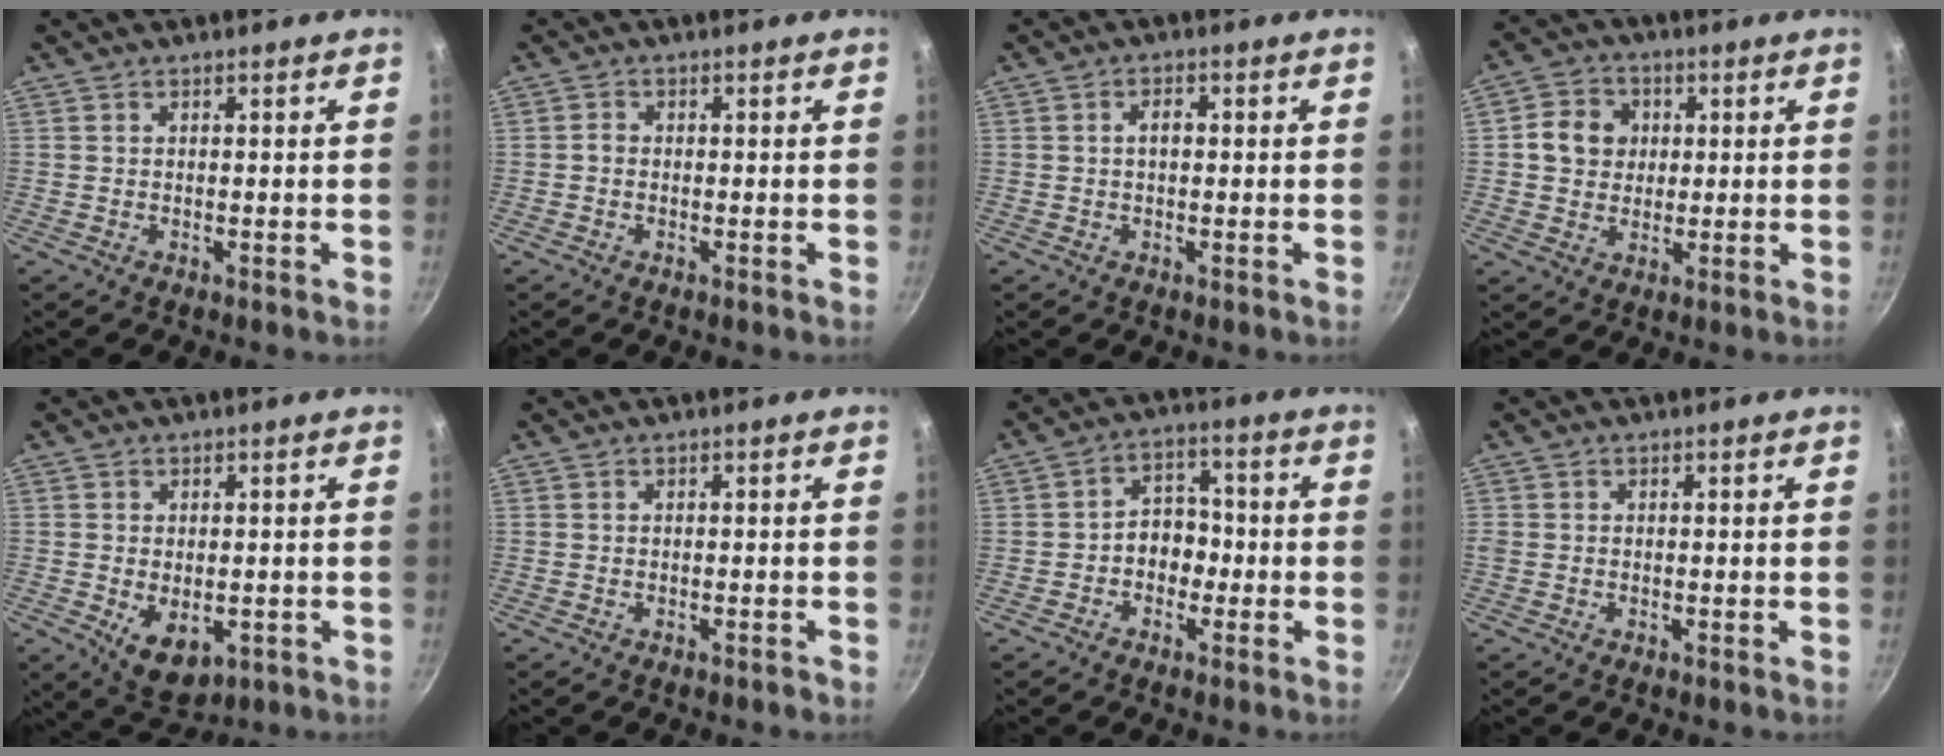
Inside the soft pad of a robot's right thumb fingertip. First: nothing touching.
{"total": 1.1, "force": [-0.3, 0.8, 0.6], "torque": [-0.008, 0.002, -0.009]}
{"total": 2.3, "force": [0.2, 1.4, 1.8], "torque": [-0.029, 0.009, 0.001]}
{"total": 7.9, "force": [1.1, 6.9, 3.7], "torque": [-0.040, 0.004, 0.012]}
{"total": 7.1, "force": [-1.8, 4.4, 5.4], "torque": [-0.075, -0.006, -0.015]}
{"total": 0.5, "force": [-0.4, 0.1, 0.3], "torque": [-0.004, 0.002, -0.008]}
{"total": 6.5, "force": [-1.4, 5.1, 3.8], "torque": [-0.024, 0.029, -0.037]}
{"total": 1.0, "force": [-0.1, 0.8, 0.5], "torque": [-0.010, 0.003, 0.001]}